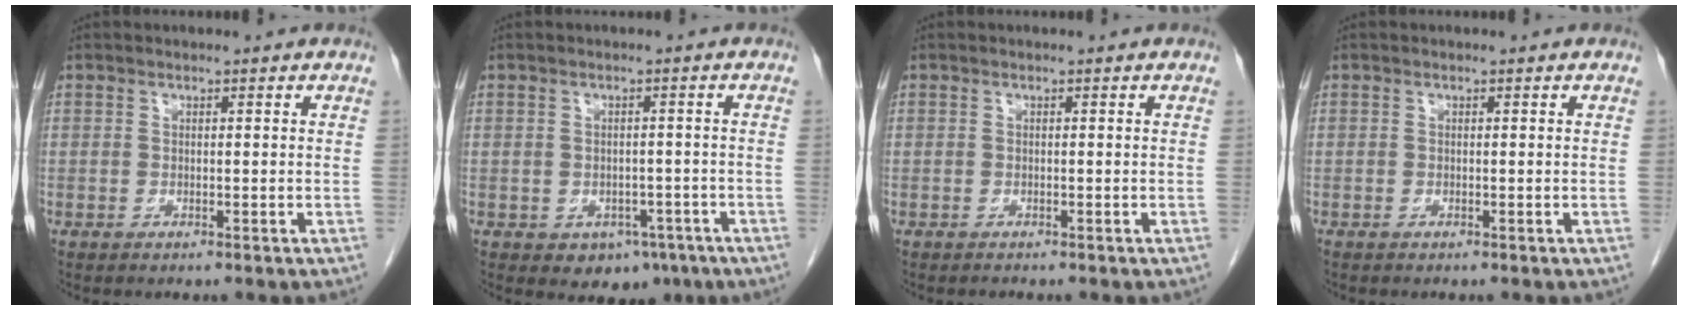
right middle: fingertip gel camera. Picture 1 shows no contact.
{"total": 5.2, "force": [-2.7, 3.7, 2.5], "torque": [-0.023, 0.003, -0.026]}
{"total": 0.0}
{"total": 0.0}